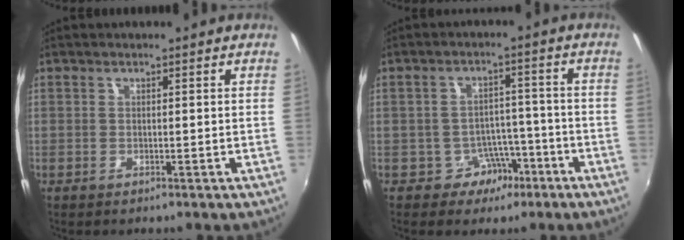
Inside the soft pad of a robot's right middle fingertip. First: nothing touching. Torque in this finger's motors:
{"motor_torque": [0.44, -0.44, 0.00, -0.02]}